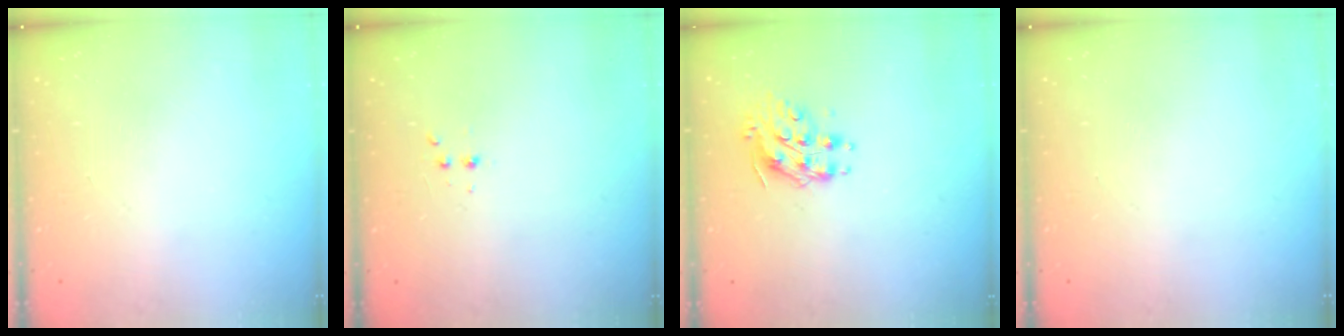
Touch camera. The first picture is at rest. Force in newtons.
{"total": 2.9, "press": 2.7, "slide": 1.0}
{"total": 9.0, "press": 9.0, "slide": 0.4}
{"total": 0.0}